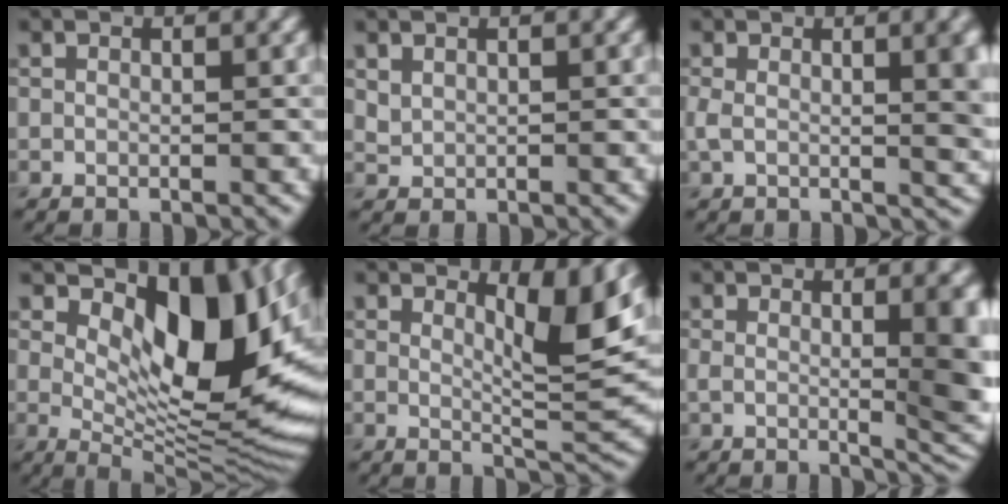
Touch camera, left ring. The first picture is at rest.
{"total": 0.8, "force": [0.6, 0.4, 0.3], "torque": [-0.010, -0.002, 0.018]}
{"total": 6.9, "force": [1.1, 2.7, 6.3], "torque": [-0.086, -0.003, 0.017]}
{"total": 12.5, "force": [3.7, 5.7, 10.5], "torque": [-0.144, -0.007, 0.068]}
{"total": 5.0, "force": [2.2, 1.1, 4.3], "torque": [-0.064, -0.010, 0.037]}
{"total": 7.7, "force": [0.5, 2.6, 7.3], "torque": [-0.065, -0.005, 0.010]}